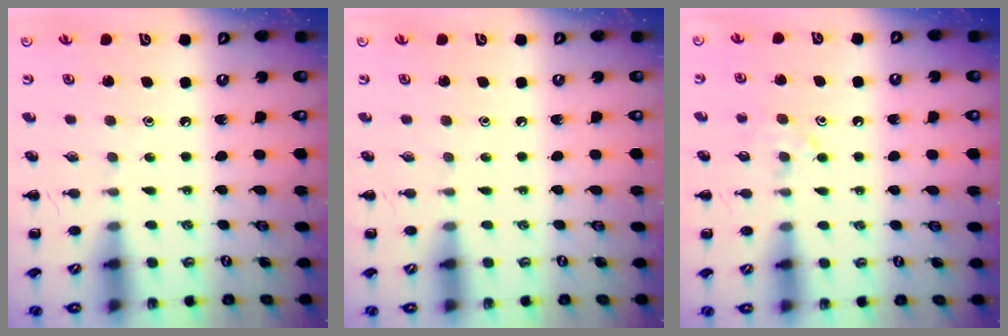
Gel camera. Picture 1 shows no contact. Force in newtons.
{"total": 0.0}
{"total": 5.8, "press": 5.6, "slide": 1.6}